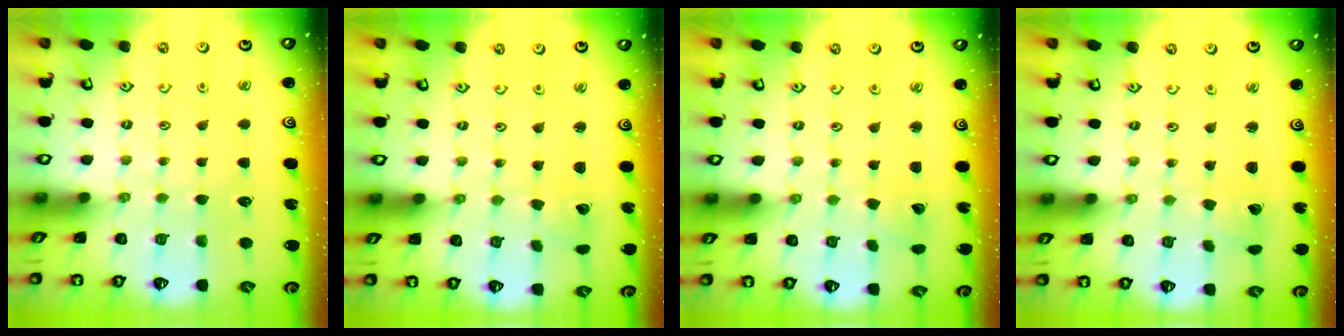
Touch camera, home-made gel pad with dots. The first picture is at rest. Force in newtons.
{"total": 1.3, "press": 1.3, "slide": 0.0}
{"total": 2.6, "press": 2.6, "slide": 0.2}
{"total": 2.1, "press": 2.1, "slide": 0.1}